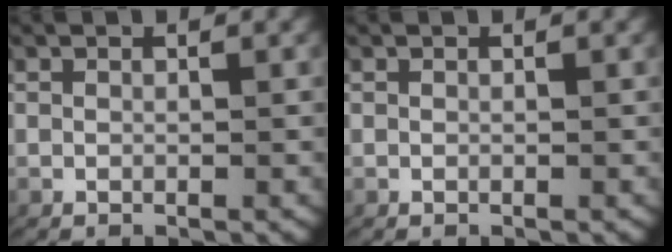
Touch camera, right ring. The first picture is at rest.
{"total": 0.0}